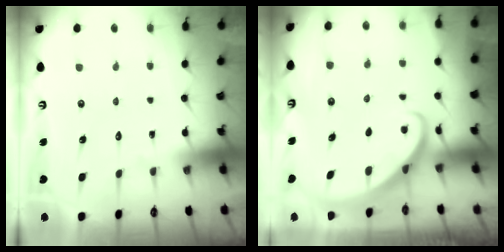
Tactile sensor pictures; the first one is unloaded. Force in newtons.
{"total": 2.7, "press": 2.7, "slide": 0.2}